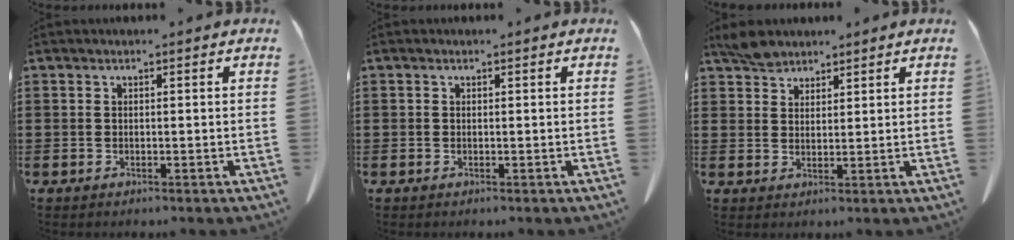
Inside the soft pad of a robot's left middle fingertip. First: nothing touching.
{"total": 0.0}
{"total": 3.3, "force": [2.9, 1.4, 0.8], "torque": [-0.024, 0.005, 0.057]}